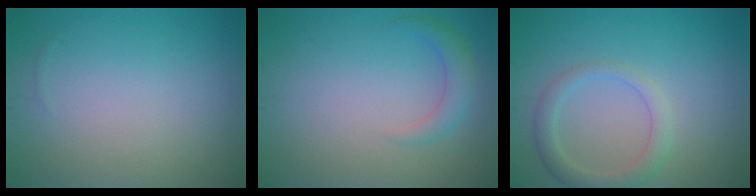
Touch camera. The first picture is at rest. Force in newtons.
{"total": 2.0, "press": 2.0, "slide": 0.2}
{"total": 2.6, "press": 2.6, "slide": 0.3}